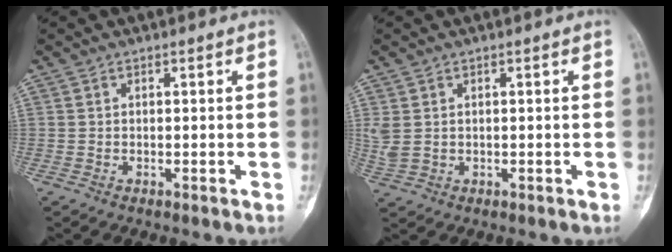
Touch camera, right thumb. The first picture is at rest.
{"total": 3.1, "force": [0.8, 2.3, 2.0], "torque": [-0.058, 0.002, 0.025]}